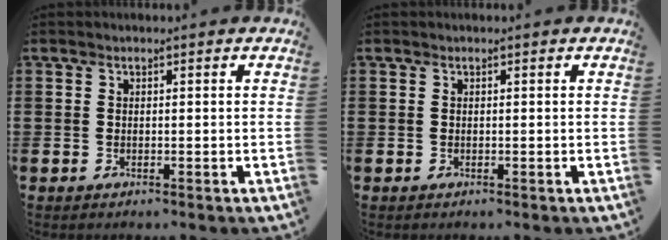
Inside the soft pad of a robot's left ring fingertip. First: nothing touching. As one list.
[{"total": 0.0}]